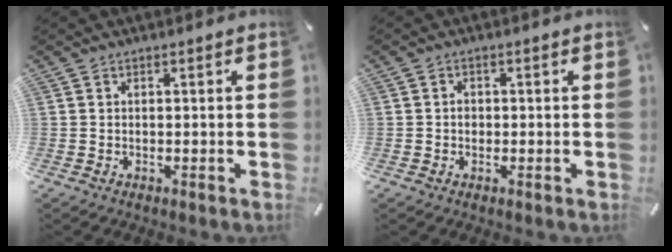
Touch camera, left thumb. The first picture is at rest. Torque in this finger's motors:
{"motor_torque": [-0.01, -0.27, 0.03, 0.17, 0.00]}